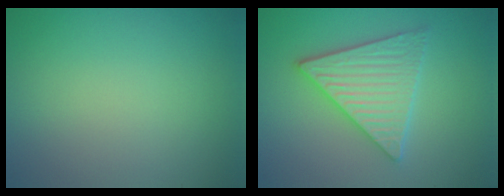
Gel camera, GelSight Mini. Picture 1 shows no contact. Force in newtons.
{"total": 5.3, "press": 5.3, "slide": 0.5}